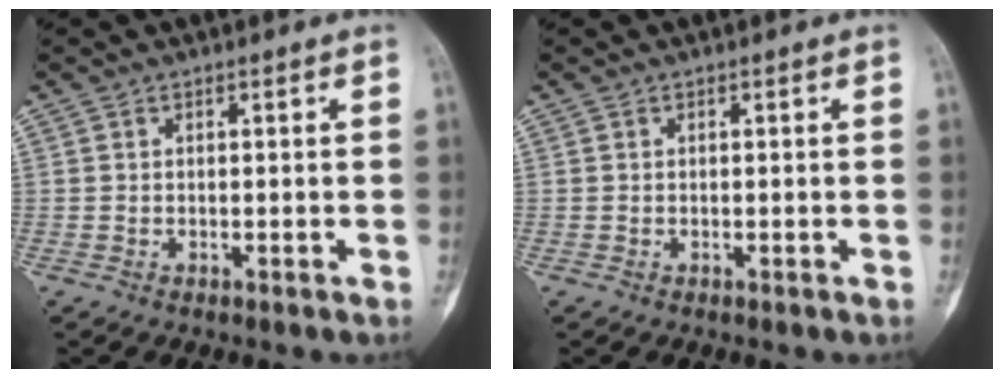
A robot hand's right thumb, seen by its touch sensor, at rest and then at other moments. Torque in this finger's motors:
{"motor_torque": [0.23, 0.01, 0.16, 0.05, 0.06]}